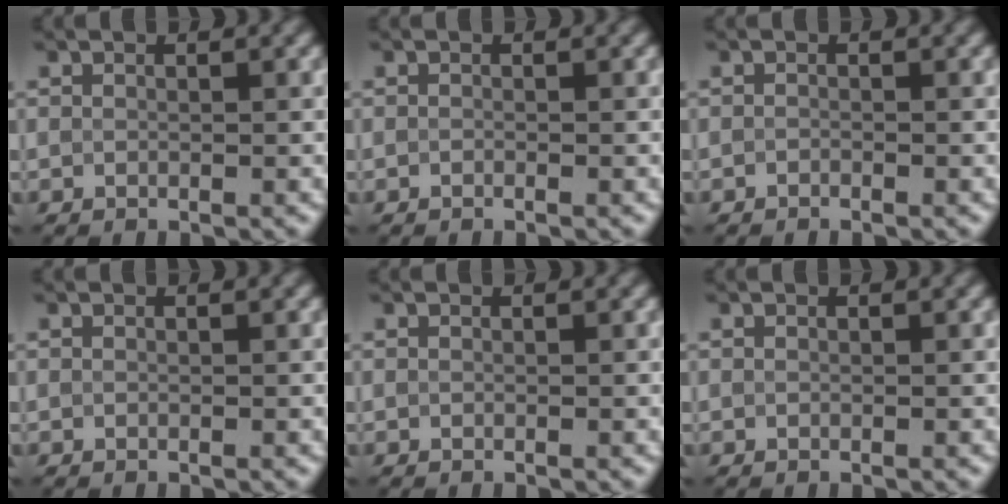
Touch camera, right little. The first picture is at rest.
{"total": 0.8, "force": [-0.8, -0.1, -0.2], "torque": [0.004, -0.006, -0.009]}
{"total": 1.4, "force": [-1.2, -0.3, -0.6], "torque": [0.005, -0.002, -0.015]}
{"total": 0.0}
{"total": 0.0}
{"total": 0.0}